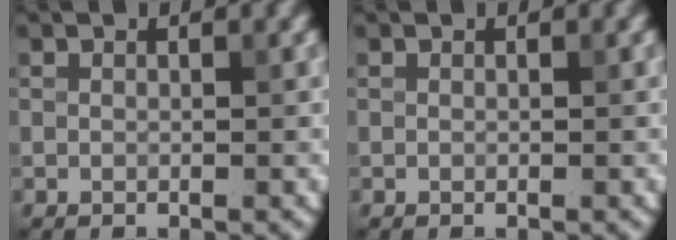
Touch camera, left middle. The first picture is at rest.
{"total": 0.0}